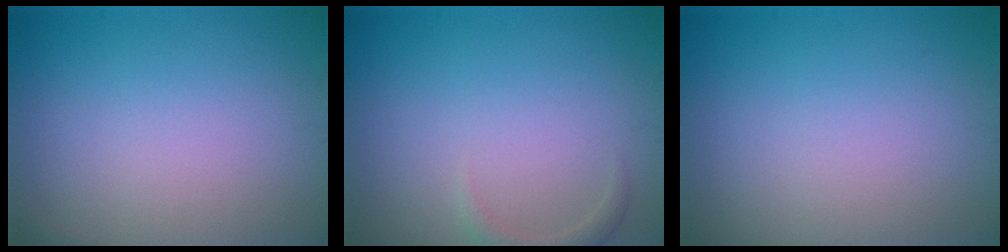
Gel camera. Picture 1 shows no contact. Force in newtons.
{"total": 1.2, "press": 1.2, "slide": 0.2}
{"total": 0.0}